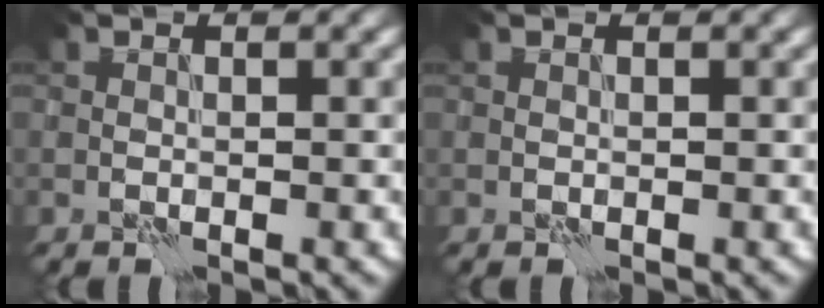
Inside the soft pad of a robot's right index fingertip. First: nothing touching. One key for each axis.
{"total": 0.0}